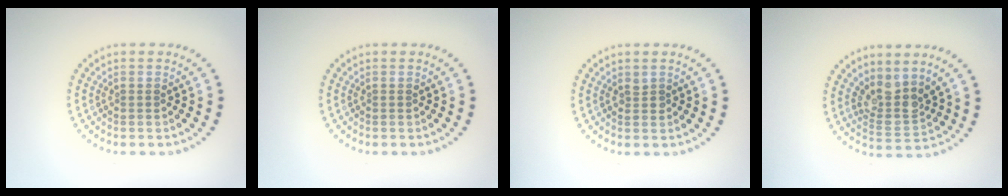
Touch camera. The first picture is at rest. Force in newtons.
{"total": 0.0}
{"total": 0.6, "press": 0.6, "slide": 0.2}
{"total": 3.2, "press": 2.4, "slide": 2.1}